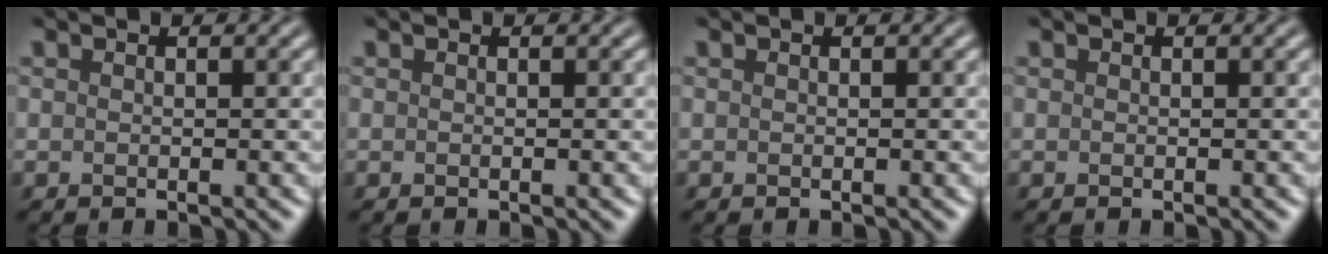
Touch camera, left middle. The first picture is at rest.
{"total": 0.0}
{"total": 0.0}
{"total": 0.0}